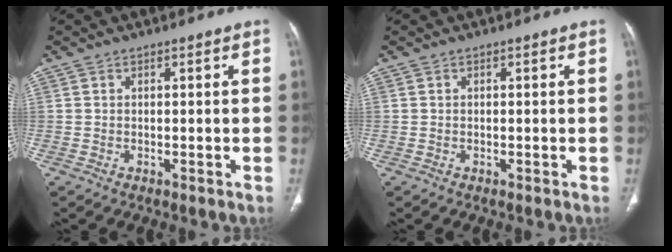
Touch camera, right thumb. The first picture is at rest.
{"total": 0.0}